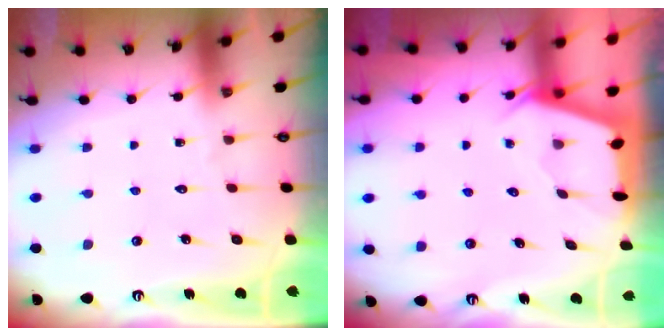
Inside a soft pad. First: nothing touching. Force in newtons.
{"total": 2.0, "press": 2.0, "slide": 0.3}